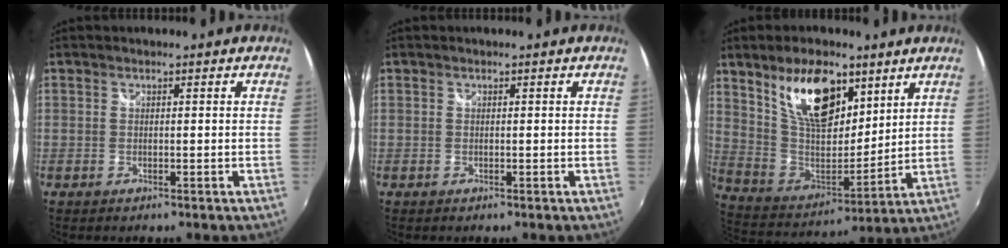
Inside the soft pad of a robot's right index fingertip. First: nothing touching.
{"total": 0.0}
{"total": 18.0, "force": [9.9, 8.8, 12.1], "torque": [-0.223, 0.004, 0.190]}